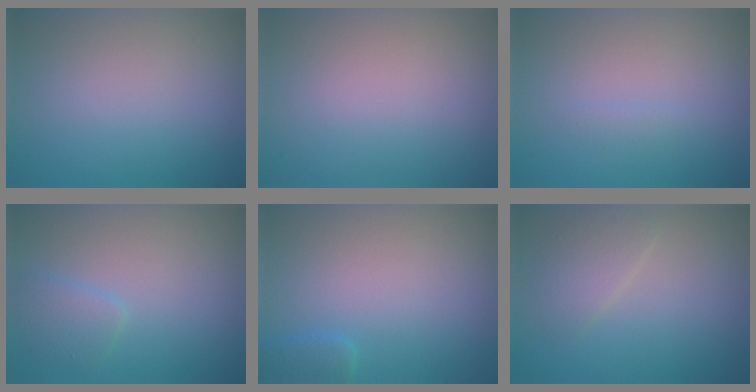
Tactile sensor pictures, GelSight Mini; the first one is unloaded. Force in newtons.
{"total": 0.0}
{"total": 0.6, "press": 0.6, "slide": 0.0}
{"total": 1.7, "press": 1.7, "slide": 0.0}
{"total": 1.2, "press": 1.2, "slide": 0.1}
{"total": 2.2, "press": 2.2, "slide": 0.1}